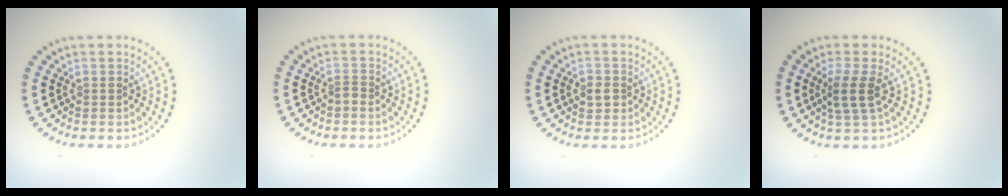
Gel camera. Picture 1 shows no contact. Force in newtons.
{"total": 0.8, "press": 0.5, "slide": 0.6}
{"total": 1.5, "press": 1.5, "slide": 0.3}
{"total": 2.5, "press": 2.0, "slide": 1.4}